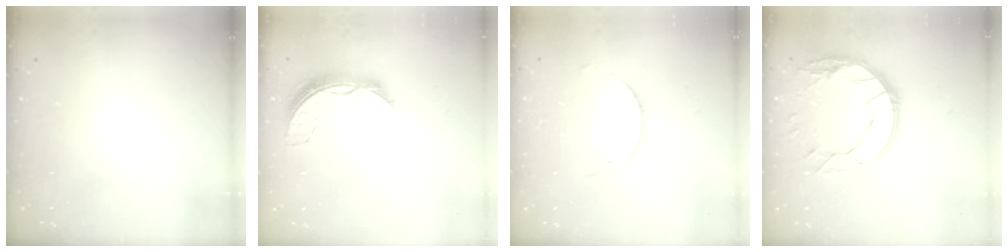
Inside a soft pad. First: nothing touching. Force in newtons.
{"total": 7.2, "press": 7.2, "slide": 0.5}
{"total": 3.1, "press": 3.1, "slide": 0.2}
{"total": 15.9, "press": 15.9, "slide": 1.3}